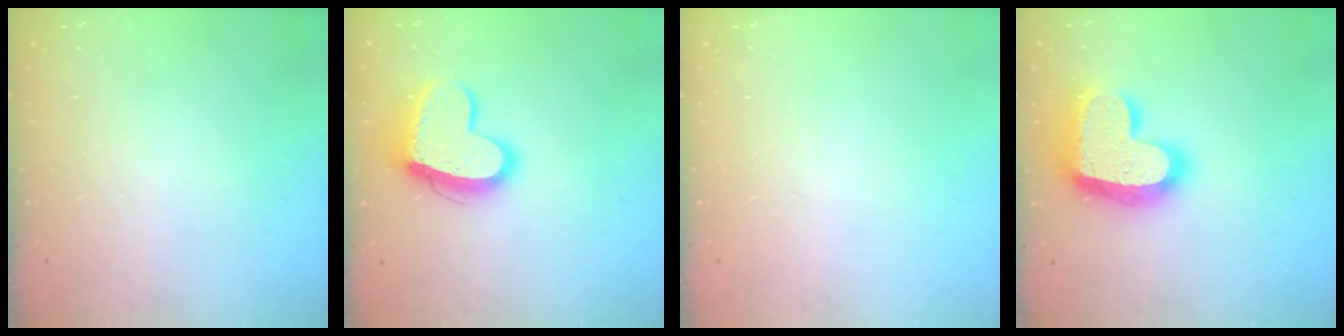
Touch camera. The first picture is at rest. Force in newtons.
{"total": 14.7, "press": 14.7, "slide": 1.3}
{"total": 0.0}
{"total": 22.1, "press": 22.0, "slide": 1.5}